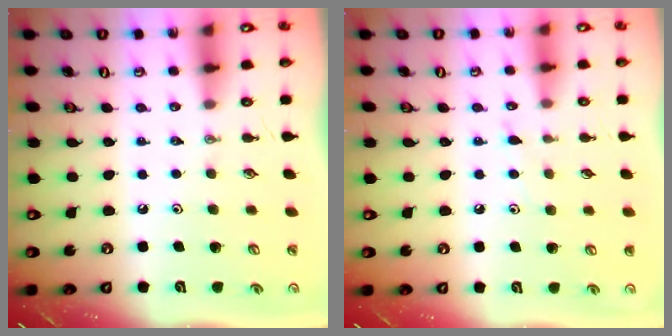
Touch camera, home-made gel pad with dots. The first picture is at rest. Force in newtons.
{"total": 4.9, "press": 4.8, "slide": 0.6}